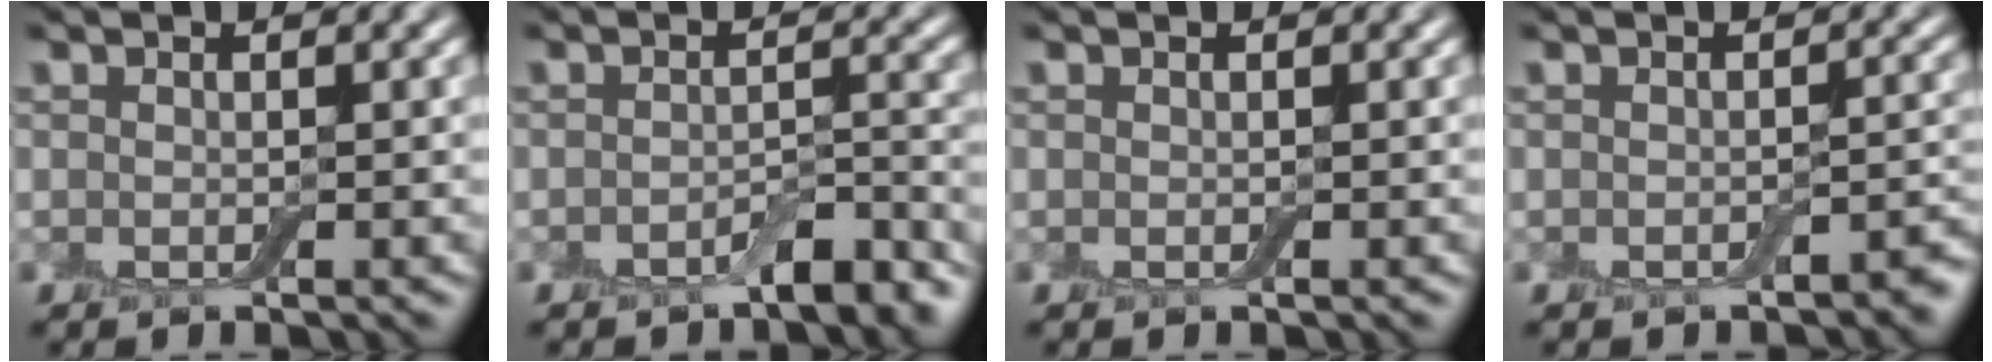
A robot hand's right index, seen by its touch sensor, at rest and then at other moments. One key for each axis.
{"total": 3.4, "fx": -2.5, "fy": 1.1, "fz": 2.1, "tx": -0.030, "ty": 0.004, "tz": -0.040}
{"total": 0.0}
{"total": 1.9, "fx": -1.5, "fy": 0.7, "fz": 0.9, "tx": -0.011, "ty": 0.003, "tz": -0.018}